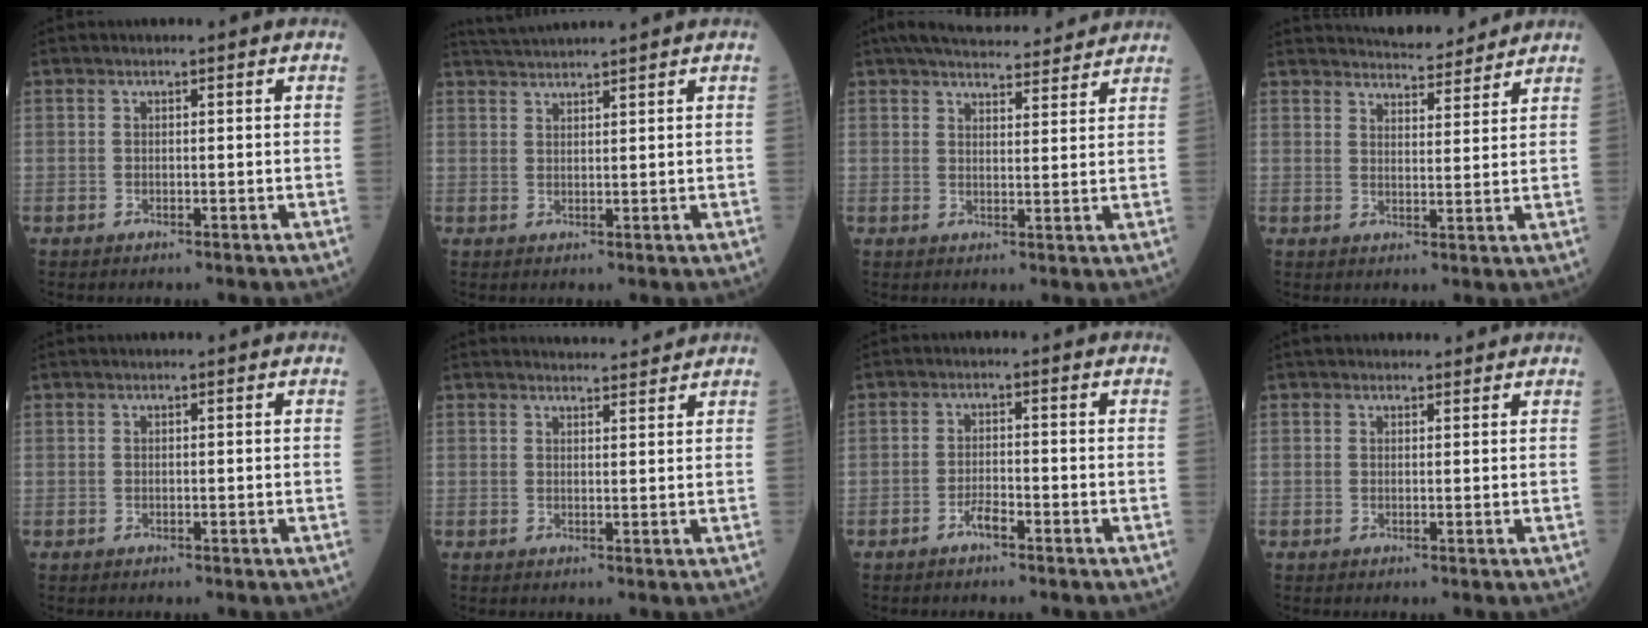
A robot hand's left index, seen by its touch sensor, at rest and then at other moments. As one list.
[{"total": 5.4, "force": [5.1, -1.1, 1.4], "torque": [-0.024, 0.027, 0.087]}, {"total": 13.5, "force": [12.4, 2.4, 4.8], "torque": [-0.066, 0.024, 0.167]}, {"total": 8.6, "force": [8.2, 1.4, 1.9], "torque": [-0.029, 0.006, 0.113]}, {"total": 0.7, "force": [0.6, -0.1, 0.3], "torque": [-0.004, 0.014, 0.014]}, {"total": 5.7, "force": [5.6, 0.3, 1.0], "torque": [-0.013, 0.013, 0.070]}, {"total": 2.1, "force": [-1.6, 0.3, 1.4], "torque": [-0.030, 0.000, -0.028]}, {"total": 2.8, "force": [2.6, 1.0, 0.4], "torque": [-0.002, 0.023, 0.038]}]